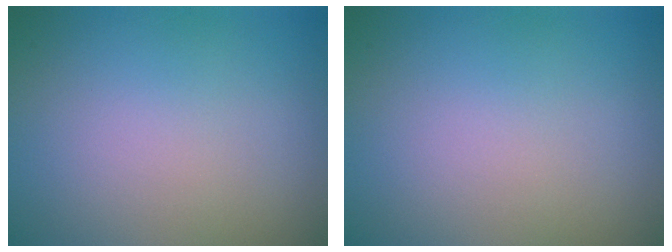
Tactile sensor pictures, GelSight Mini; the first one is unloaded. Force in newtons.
{"total": 0.0}